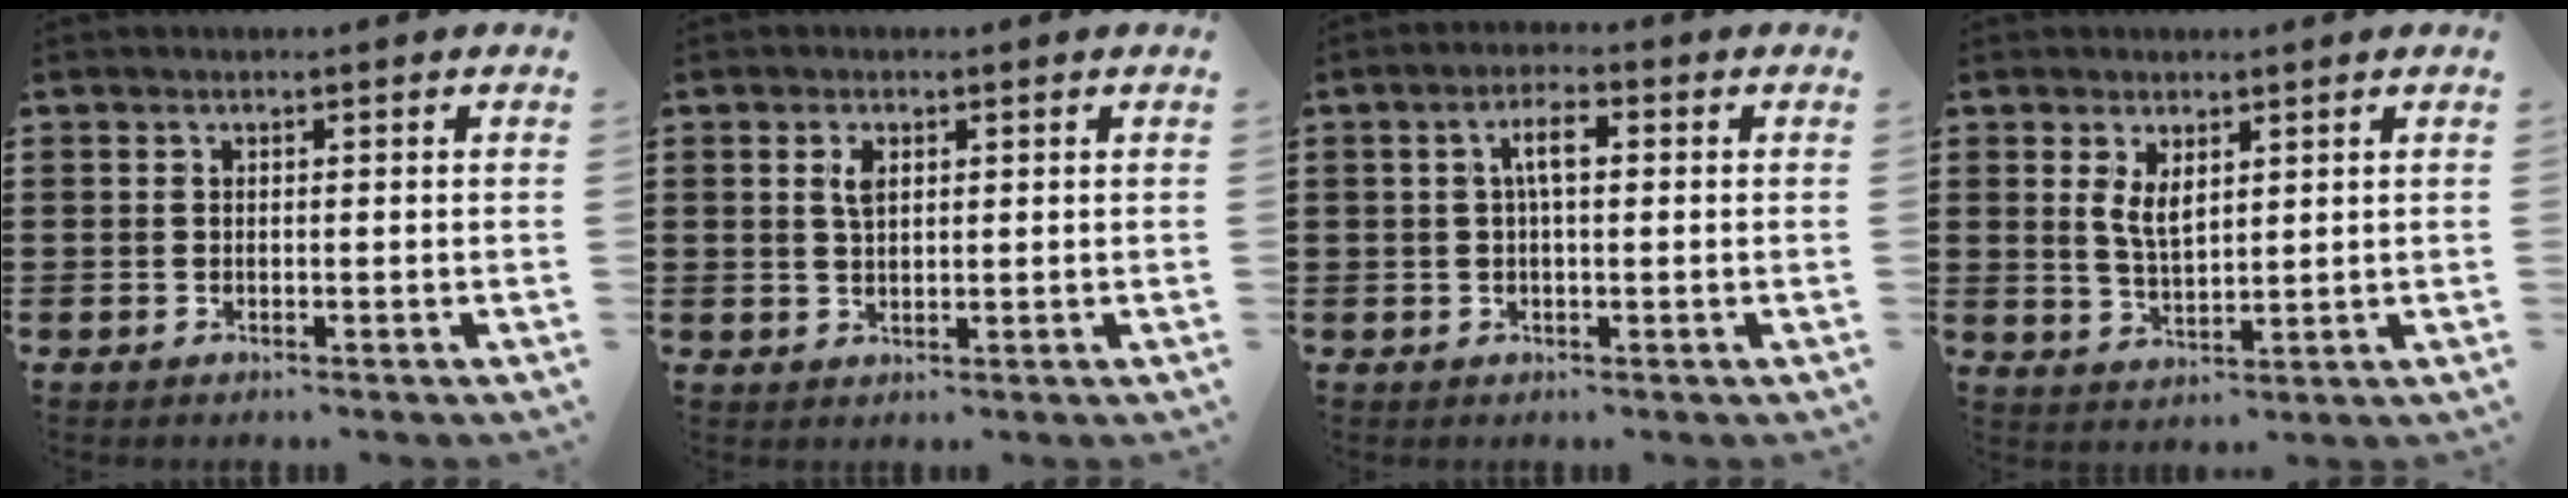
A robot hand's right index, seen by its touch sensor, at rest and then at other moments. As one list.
[{"total": 2.5, "force": [1.0, 1.2, 2.0], "torque": [-0.044, 0.004, 0.017]}, {"total": 3.8, "force": [0.5, 1.3, 3.5], "torque": [-0.069, 0.009, 0.005]}, {"total": 3.7, "force": [1.7, 1.7, 2.8], "torque": [-0.051, 0.001, 0.029]}]